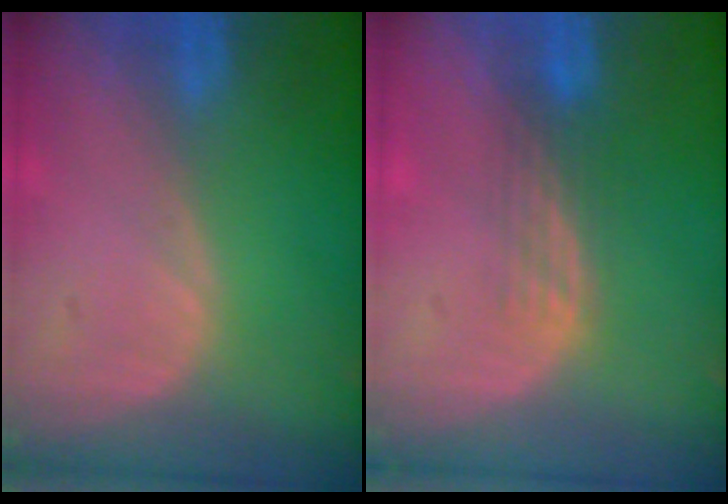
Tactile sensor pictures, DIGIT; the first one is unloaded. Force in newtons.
{"total": 3.1, "press": 2.7, "slide": 1.5}